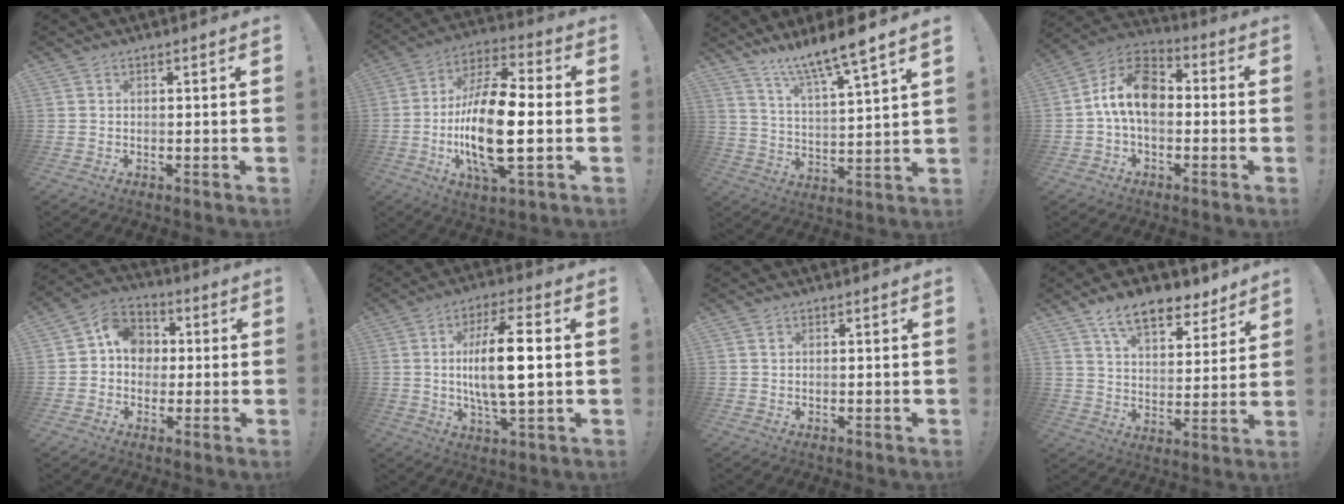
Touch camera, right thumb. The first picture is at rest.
{"total": 20.6, "force": [-2.9, 8.0, 18.8], "torque": [-0.363, 0.003, -0.050]}
{"total": 11.3, "force": [9.5, -0.1, 6.2], "torque": [-0.116, -0.071, 0.153]}
{"total": 13.4, "force": [0.1, 8.4, 10.4], "torque": [-0.188, 0.018, 0.002]}
{"total": 10.7, "force": [0.8, 9.5, 4.9], "torque": [-0.059, 0.014, 0.020]}
{"total": 14.6, "force": [0.8, 4.0, 14.0], "torque": [-0.260, -0.001, 0.000]}
{"total": 0.5, "force": [0.3, 0.3, 0.2], "torque": [-0.002, 0.000, 0.005]}
{"total": 13.2, "force": [9.3, 6.0, 7.2], "torque": [-0.120, -0.051, 0.166]}